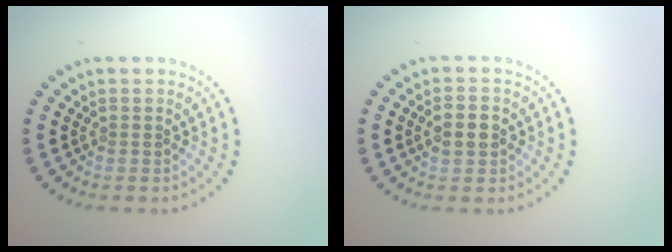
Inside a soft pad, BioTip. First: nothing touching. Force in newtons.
{"total": 2.2, "press": 2.2, "slide": 0.0}